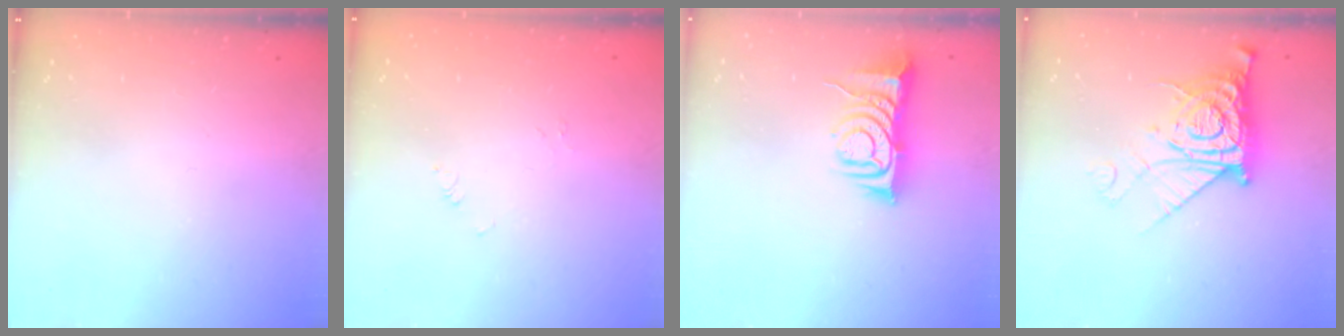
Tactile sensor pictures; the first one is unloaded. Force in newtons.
{"total": 0.0}
{"total": 8.9, "press": 8.8, "slide": 1.2}
{"total": 11.7, "press": 11.6, "slide": 1.4}